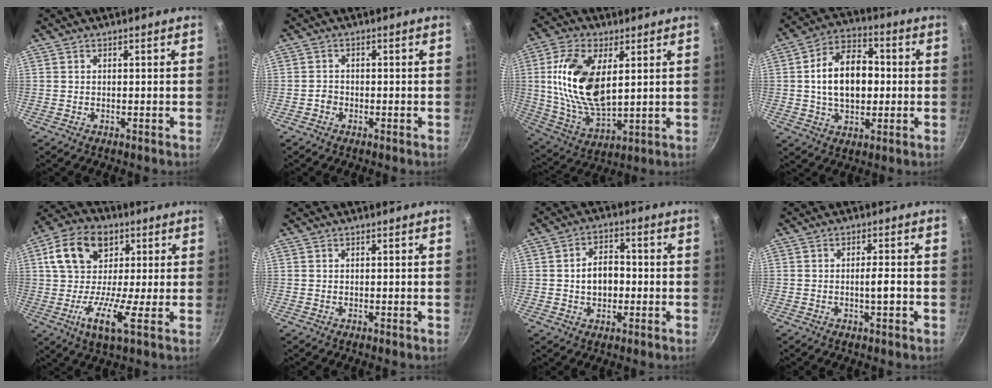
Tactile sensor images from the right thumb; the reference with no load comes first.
{"total": 1.4, "force": [-0.7, 1.1, 0.3], "torque": [0.002, 0.008, -0.012]}
{"total": 17.7, "force": [3.7, 9.4, 14.6], "torque": [-0.274, -0.012, 0.077]}
{"total": 14.6, "force": [0.6, 9.5, 11.0], "torque": [-0.154, 0.023, 0.001]}
{"total": 14.4, "force": [1.7, 8.7, 11.3], "torque": [-0.187, 0.012, 0.003]}
{"total": 0.0}
{"total": 7.1, "force": [-0.5, 5.0, 4.9], "torque": [-0.055, 0.017, -0.012]}
{"total": 3.2, "force": [-0.8, 0.5, 3.1], "torque": [-0.049, 0.005, -0.013]}